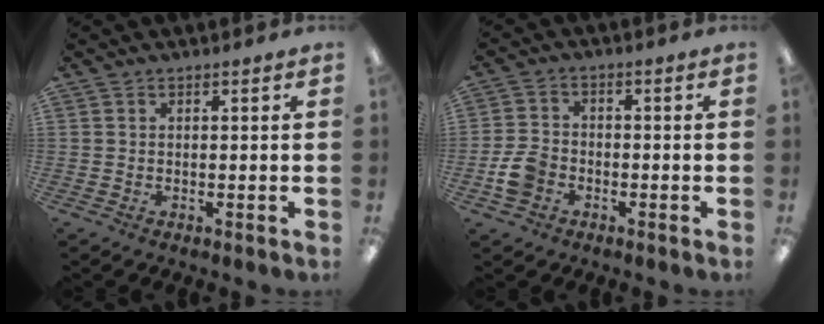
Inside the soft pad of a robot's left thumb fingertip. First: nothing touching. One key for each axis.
{"total": 6.3, "fx": -2.4, "fy": 4.8, "fz": 3.3, "tx": -0.071, "ty": 0.013, "tz": -0.045}